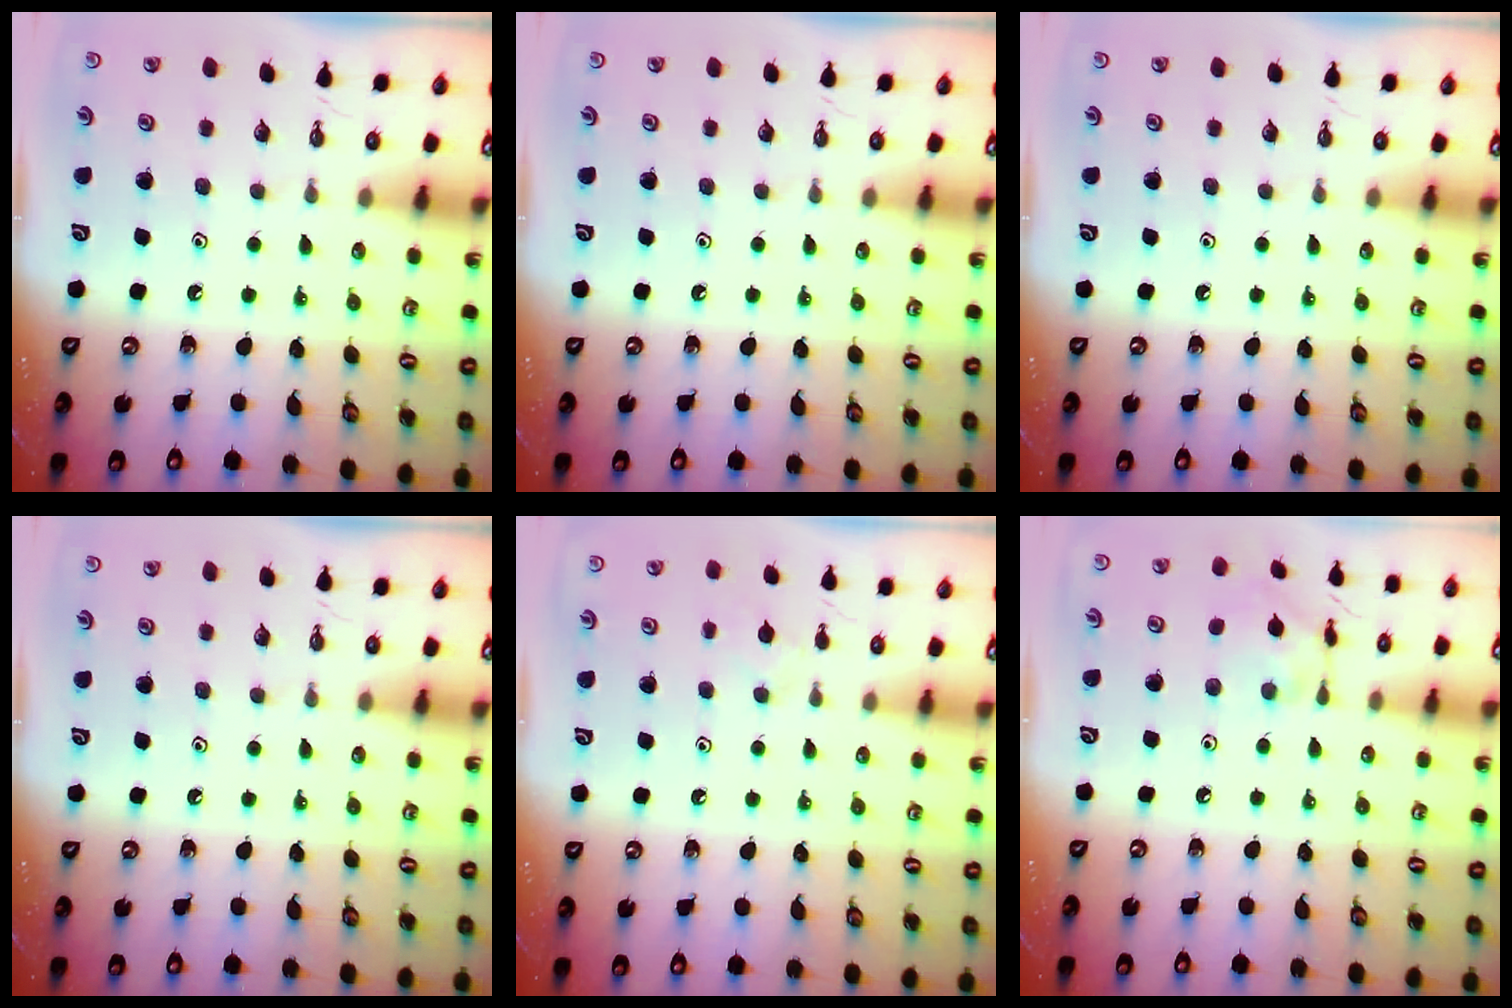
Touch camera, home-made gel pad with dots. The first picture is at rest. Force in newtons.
{"total": 0.0}
{"total": 0.0}
{"total": 0.0}
{"total": 3.8, "press": 3.8, "slide": 0.7}
{"total": 6.1, "press": 6.1, "slide": 0.3}